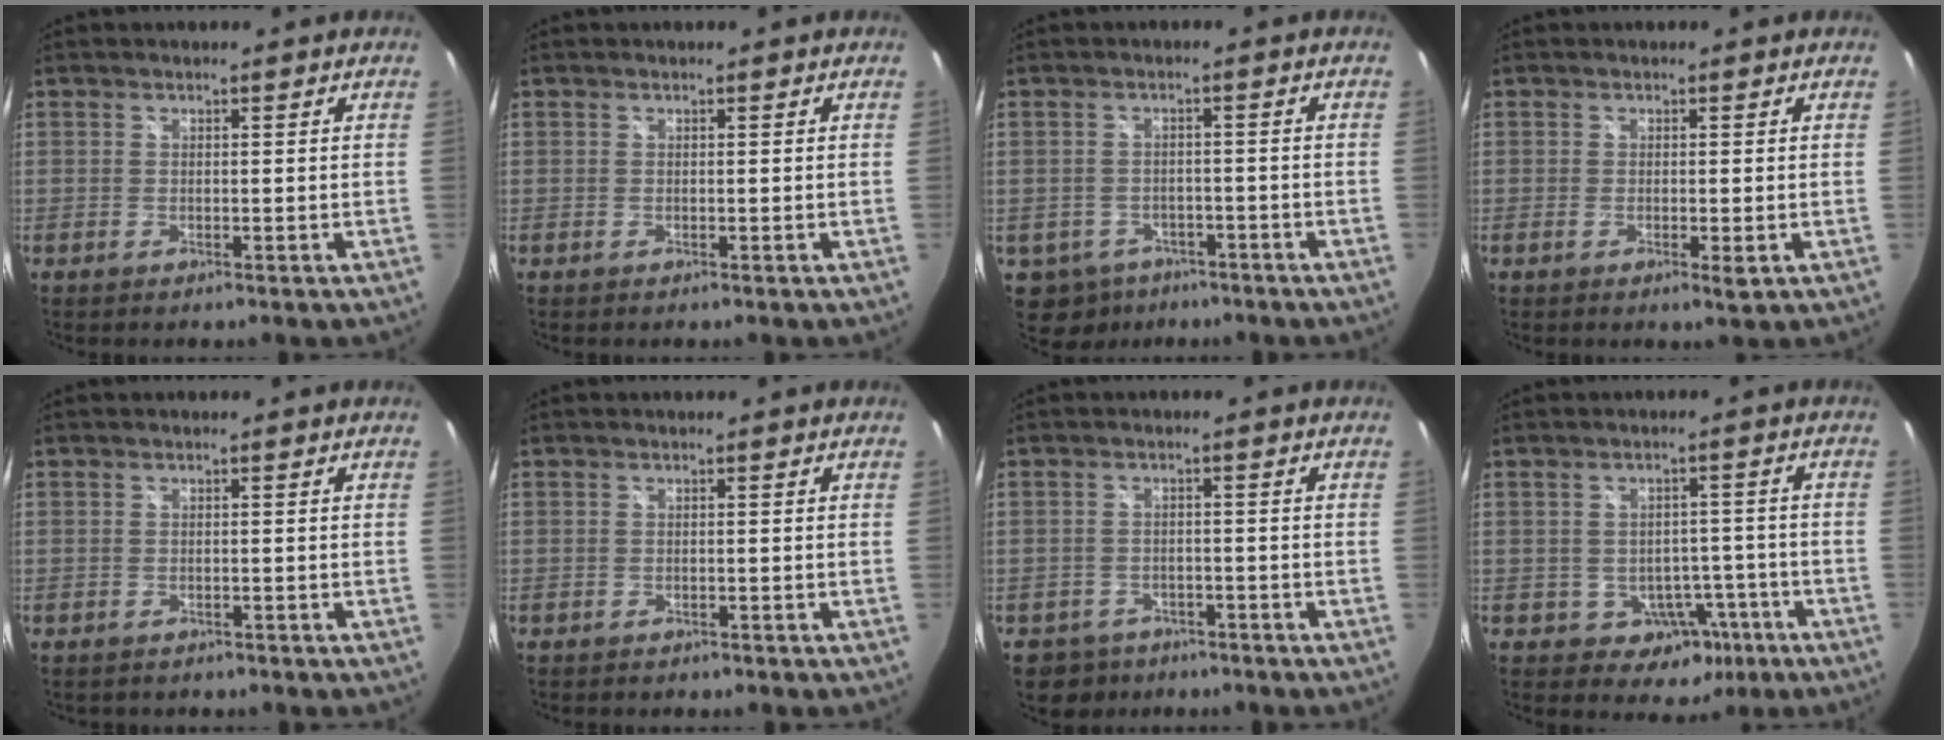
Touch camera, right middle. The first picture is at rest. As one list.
[{"total": 0.0}, {"total": 6.8, "force": [-4.2, 4.9, 2.1], "torque": [-0.059, -0.002, -0.055]}, {"total": 2.0, "force": [-0.6, 0.2, 1.9], "torque": [-0.033, -0.008, -0.009]}, {"total": 0.9, "force": [-0.8, 0.1, 0.1], "torque": [-0.005, -0.005, -0.012]}, {"total": 0.8, "force": [-0.8, -0.2, 0.1], "torque": [-0.005, -0.004, -0.013]}, {"total": 5.0, "force": [-3.7, 3.3, 0.6], "torque": [-0.025, 0.010, -0.058]}, {"total": 6.1, "force": [-3.1, 4.8, 2.1], "torque": [-0.039, 0.020, -0.020]}]